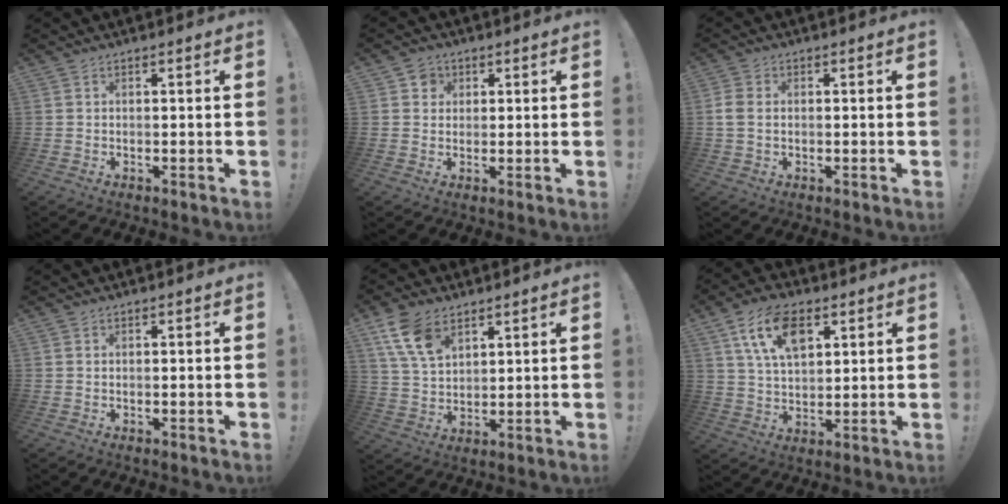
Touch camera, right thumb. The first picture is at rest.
{"total": 3.9, "force": [1.6, 3.5, 1.0], "torque": [-0.005, -0.005, 0.026]}
{"total": 3.9, "force": [0.3, 2.8, 2.8], "torque": [-0.069, 0.007, 0.005]}
{"total": 0.0}
{"total": 11.4, "force": [6.6, 6.7, 6.5], "torque": [-0.123, -0.026, 0.128]}
{"total": 13.7, "force": [6.2, 7.9, 9.3], "torque": [-0.155, -0.003, 0.116]}